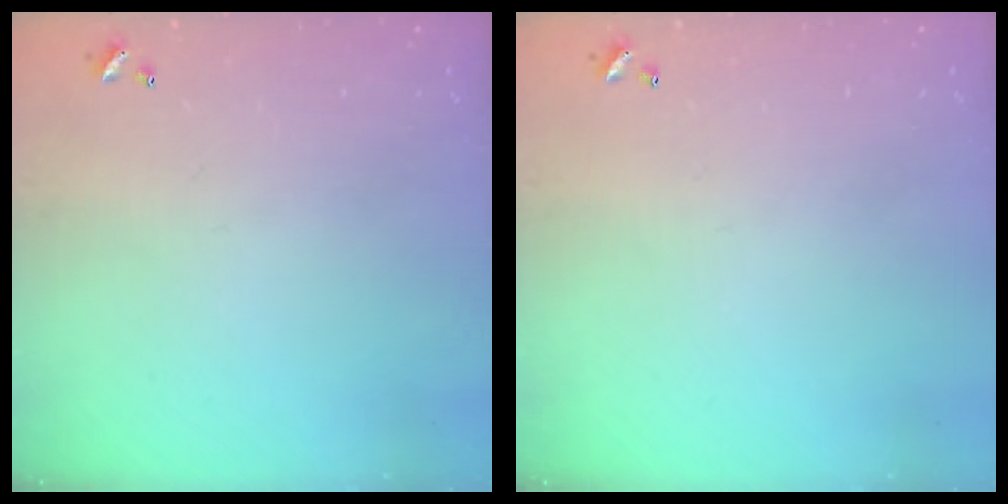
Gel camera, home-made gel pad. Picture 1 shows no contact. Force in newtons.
{"total": 0.0}